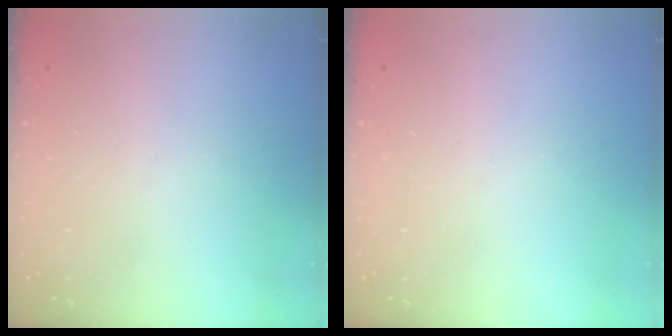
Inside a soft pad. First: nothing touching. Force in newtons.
{"total": 0.0}